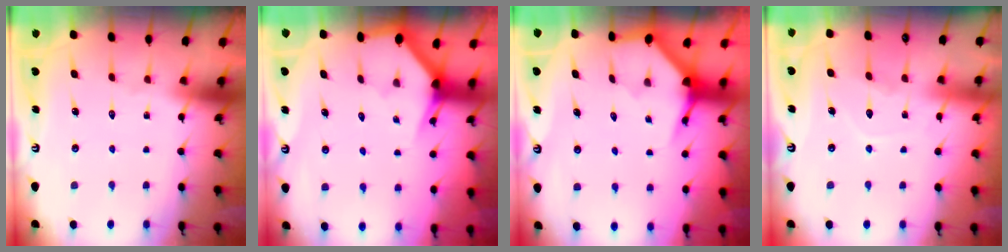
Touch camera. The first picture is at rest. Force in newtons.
{"total": 3.0, "press": 3.0, "slide": 0.1}
{"total": 4.0, "press": 3.9, "slide": 0.4}
{"total": 5.5, "press": 5.4, "slide": 0.6}